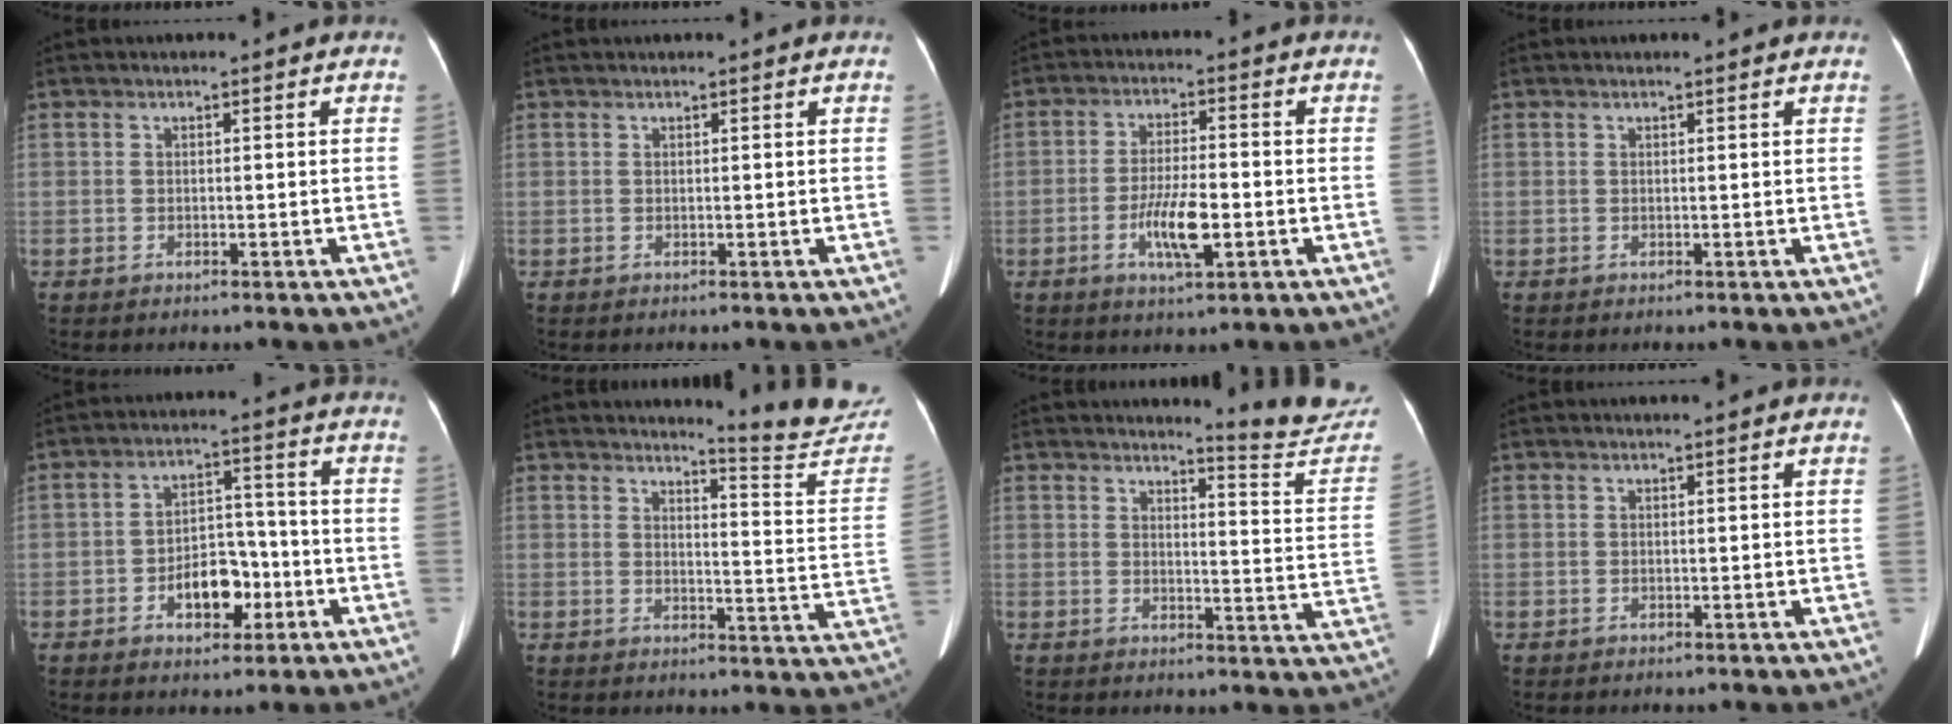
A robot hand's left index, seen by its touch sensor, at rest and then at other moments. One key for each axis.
{"total": 1.1, "fx": 1.0, "fy": -0.1, "fz": 0.4, "tx": -0.009, "ty": 0.021, "tz": 0.019}
{"total": 7.0, "fx": -2.5, "fy": 1.4, "fz": 6.4, "tx": -0.125, "ty": -0.005, "tz": -0.039}
{"total": 1.3, "fx": 1.2, "fy": 0.0, "fz": 0.5, "tx": -0.011, "ty": 0.010, "tz": 0.016}
{"total": 7.6, "fx": -3.3, "fy": 4.3, "fz": 5.4, "tx": -0.091, "ty": 0.020, "tz": -0.046}
{"total": 13.1, "fx": 13.0, "fy": -1.2, "fz": 1.0, "tx": -0.007, "ty": -0.119, "tz": 0.137}
{"total": 11.8, "fx": 11.8, "fy": -0.8, "fz": 1.1, "tx": -0.005, "ty": -0.102, "tz": 0.122}
{"total": 0.0}